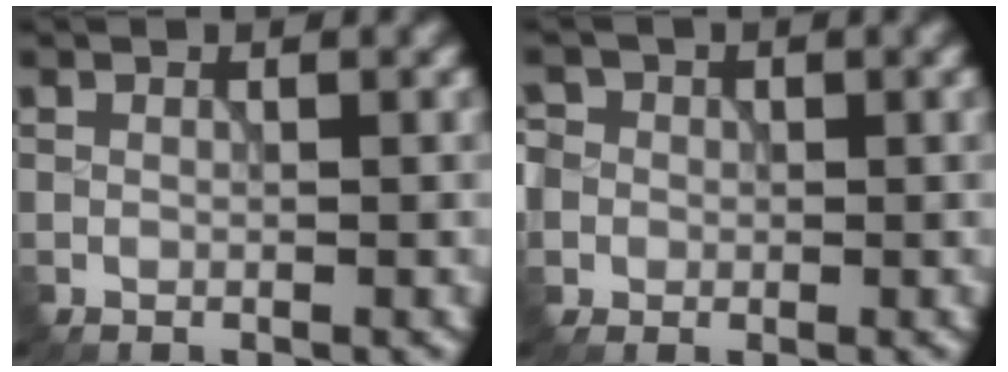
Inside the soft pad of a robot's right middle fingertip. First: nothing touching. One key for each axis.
{"total": 4.7, "fx": 0.0, "fy": 4.4, "fz": 1.5, "tx": -0.033, "ty": 0.027, "tz": -0.022}